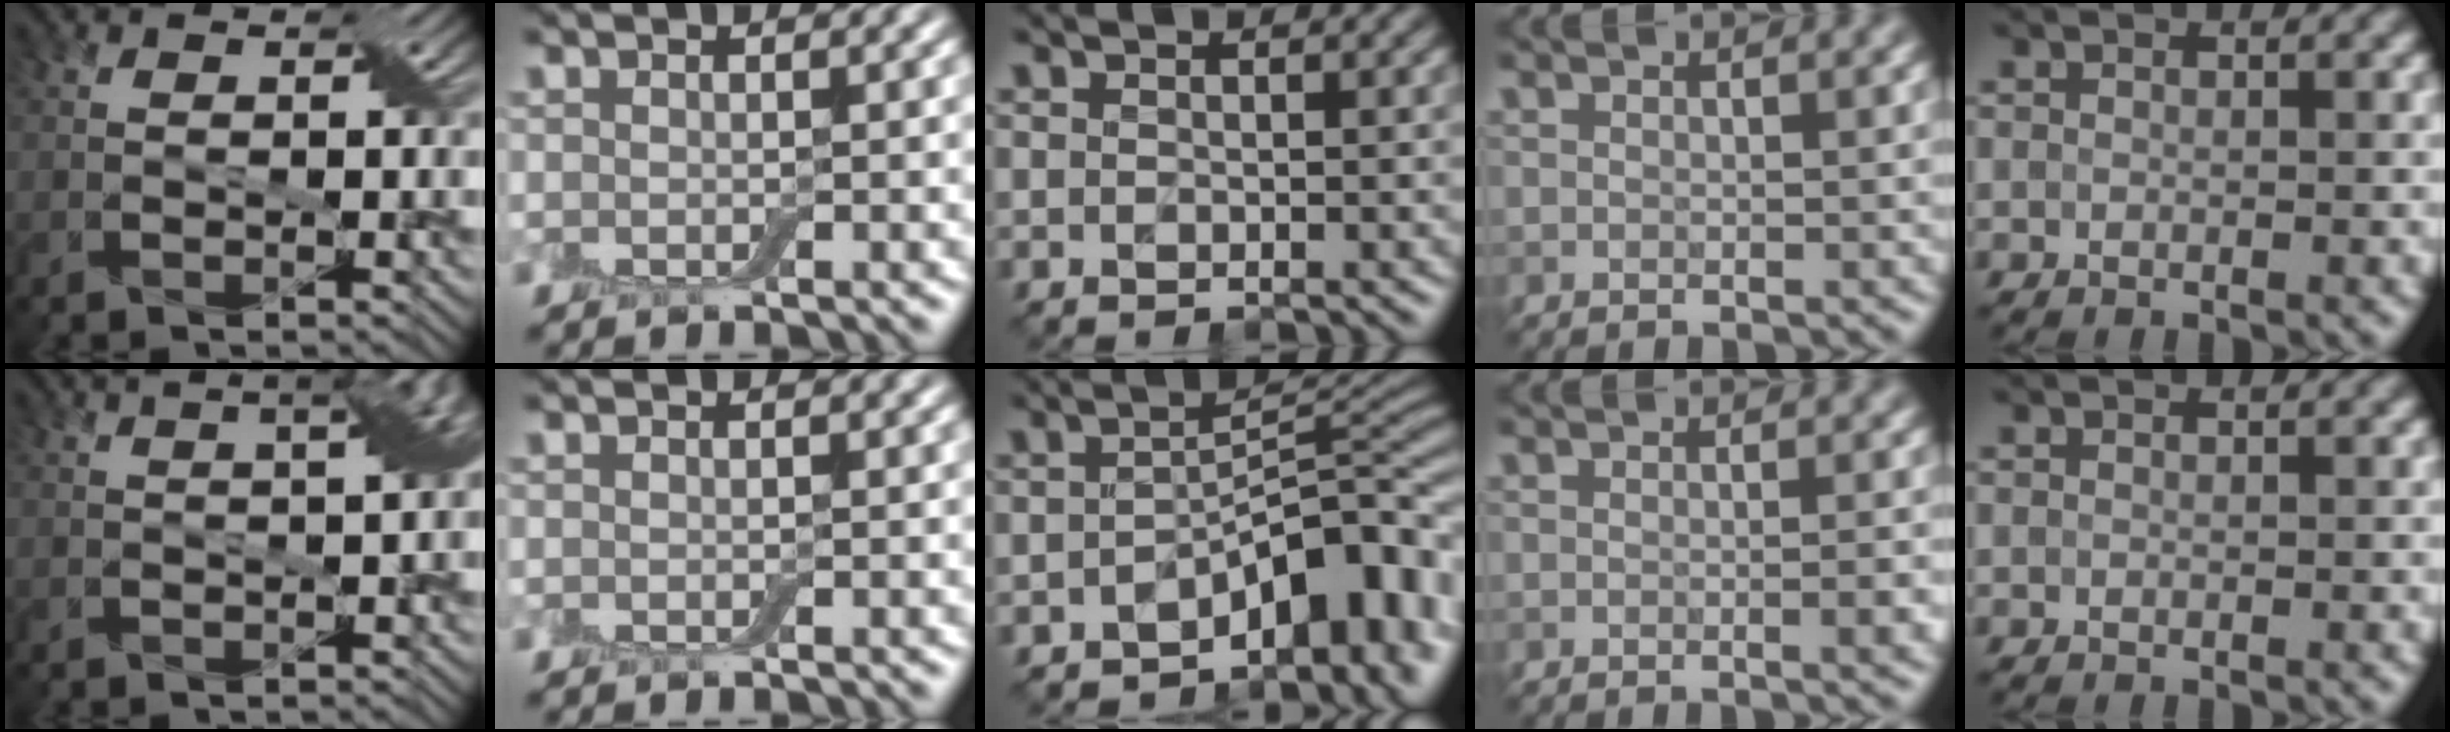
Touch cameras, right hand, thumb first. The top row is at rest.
{"thumb": {"total": 5.4, "force": [1.4, 1.8, 4.9], "torque": [-0.044, 0.028, 0.007]}, "middle": {"total": 8.5, "force": [-4.5, 3.9, 6.1], "torque": [-0.055, 0.006, -0.078]}, "ring": {"total": 1.8, "force": [-0.3, 0.4, 1.8], "torque": [-0.021, 0.000, -0.006]}}